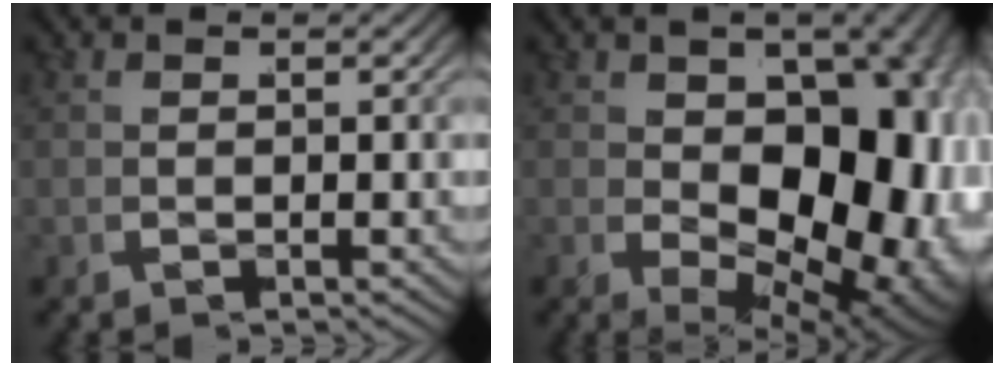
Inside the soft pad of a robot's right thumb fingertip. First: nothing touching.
{"total": 16.7, "force": [-1.1, 10.5, 13.0], "torque": [-0.216, -0.073, 0.023]}